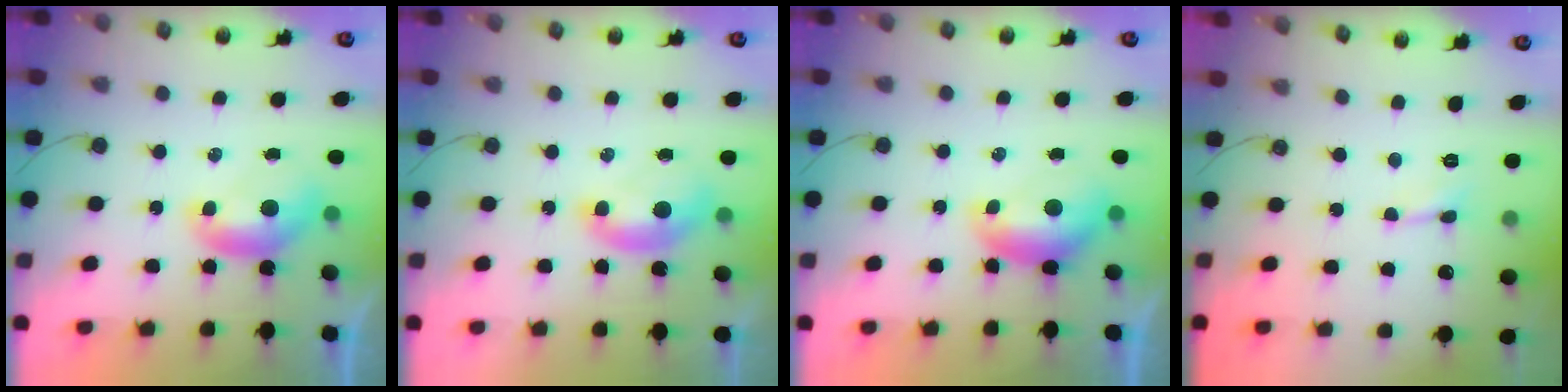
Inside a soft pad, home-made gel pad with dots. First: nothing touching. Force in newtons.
{"total": 1.5, "press": 1.3, "slide": 0.7}
{"total": 0.0}
{"total": 1.6, "press": 1.5, "slide": 0.4}